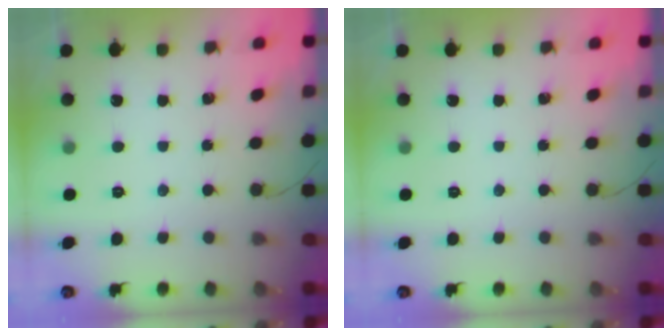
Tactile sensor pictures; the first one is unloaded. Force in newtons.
{"total": 0.0}